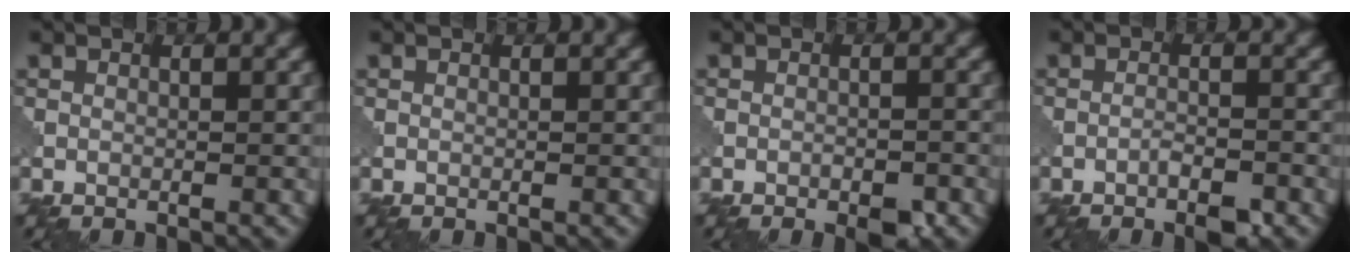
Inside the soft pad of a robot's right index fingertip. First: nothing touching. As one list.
[{"total": 0.0}, {"total": 2.3, "force": [-1.4, 0.9, 1.6], "torque": [-0.023, 0.000, -0.024]}, {"total": 2.4, "force": [-1.7, 0.5, 1.6], "torque": [-0.029, 0.001, -0.032]}]